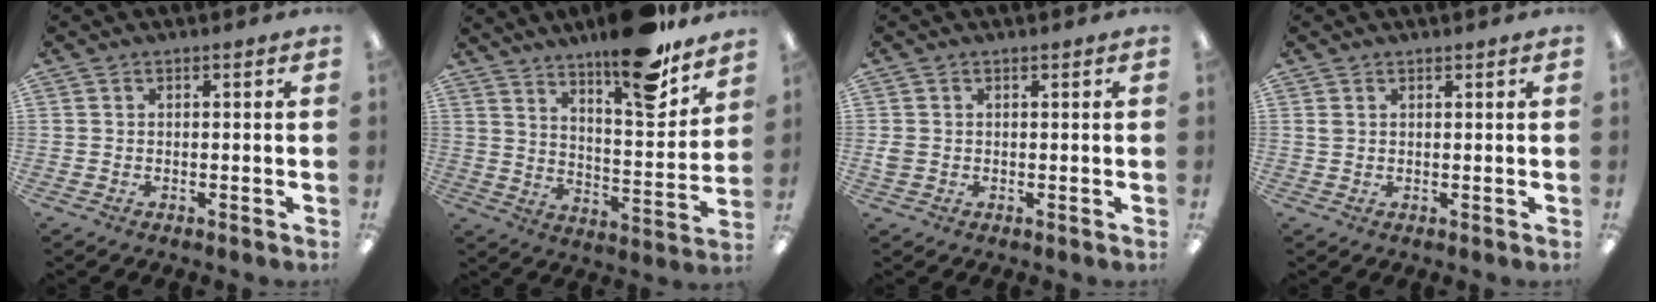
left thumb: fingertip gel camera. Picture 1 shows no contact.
{"total": 17.5, "force": [13.7, 4.5, 10.0], "torque": [-0.144, -0.096, 0.223]}
{"total": 1.7, "force": [0.0, 1.5, 0.6], "torque": [-0.012, 0.004, 0.000]}
{"total": 1.1, "force": [0.7, 0.6, 0.5], "torque": [-0.012, 0.001, 0.013]}